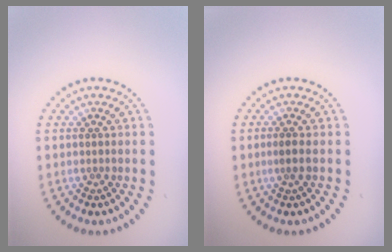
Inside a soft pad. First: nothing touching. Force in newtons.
{"total": 1.2, "press": 0.9, "slide": 0.8}